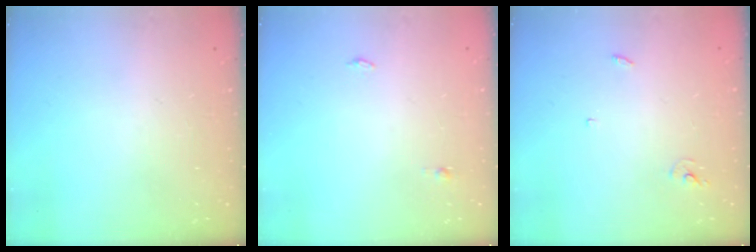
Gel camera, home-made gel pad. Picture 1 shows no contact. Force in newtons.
{"total": 7.6, "press": 3.3, "slide": 6.8}
{"total": 2.4, "press": 2.4, "slide": 0.1}